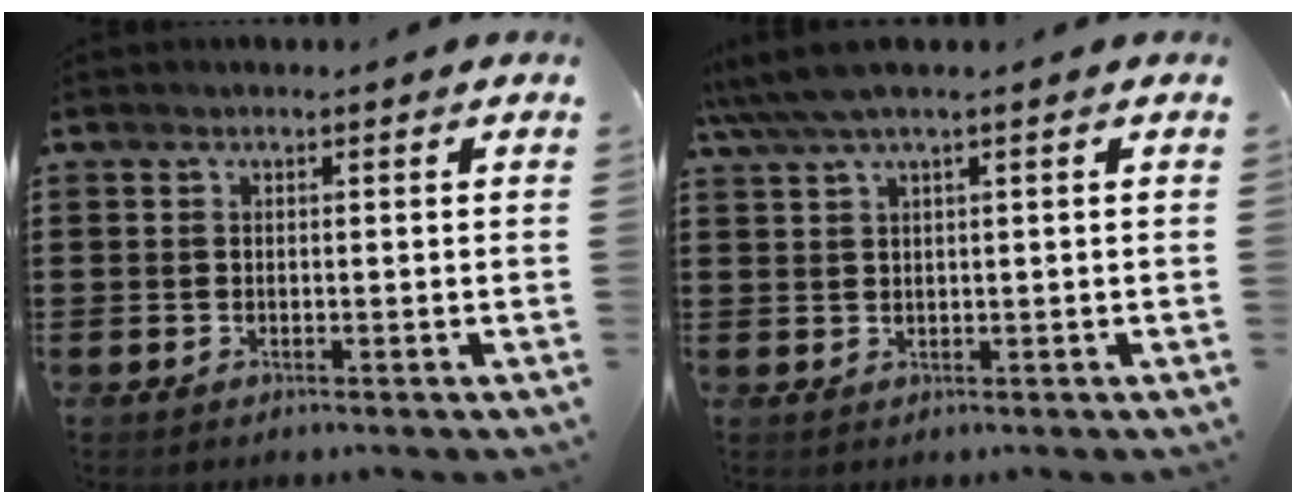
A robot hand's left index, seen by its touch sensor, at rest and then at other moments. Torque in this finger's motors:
{"motor_torque": [0.86, -1.18, 0.52, 0.16]}